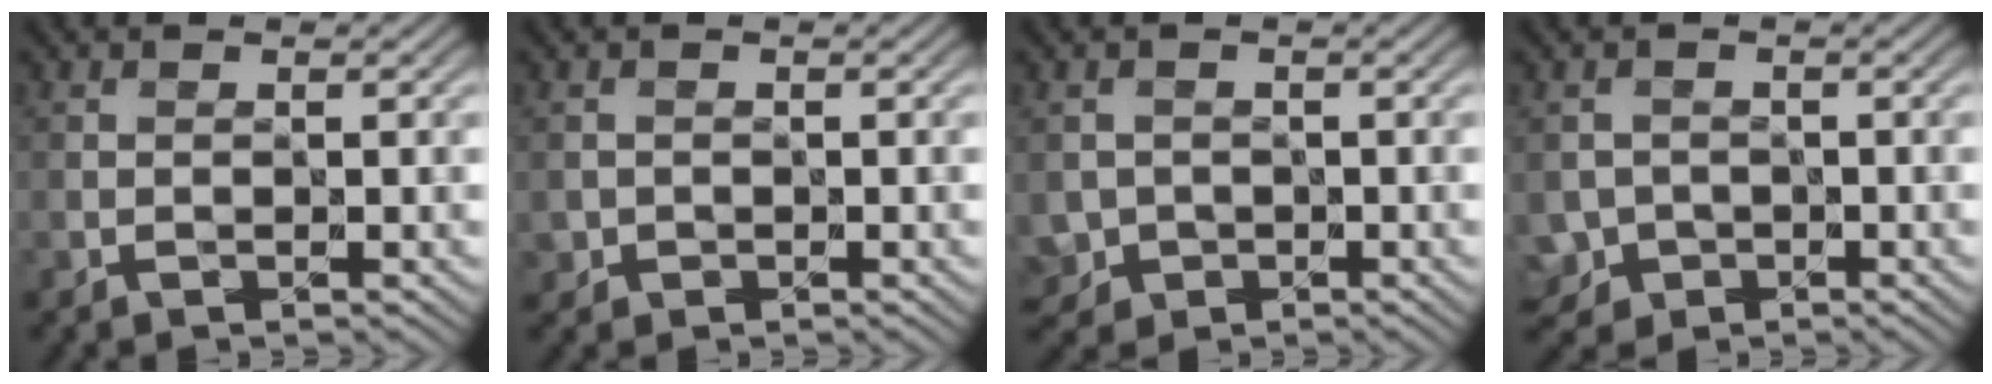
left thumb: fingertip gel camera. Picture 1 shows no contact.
{"total": 1.1, "force": [-0.3, 0.9, -0.5], "torque": [0.008, -0.007, -0.005]}
{"total": 2.3, "force": [-1.0, 2.1, -0.1], "torque": [-0.004, -0.009, -0.020]}
{"total": 2.8, "force": [-1.5, 2.4, 0.1], "torque": [-0.003, -0.004, -0.029]}